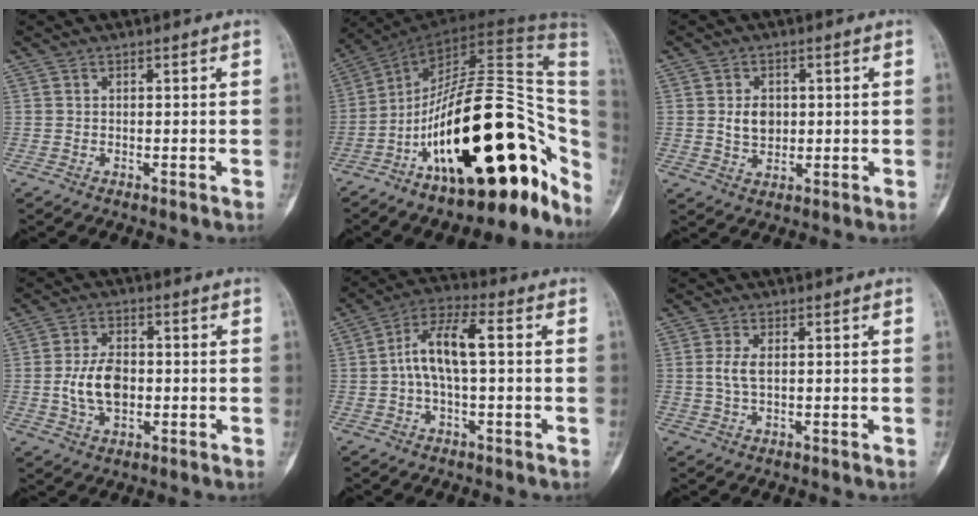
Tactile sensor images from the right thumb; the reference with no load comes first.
{"total": 33.1, "force": [-10.3, 13.7, 28.3], "torque": [-0.337, 0.086, -0.158]}
{"total": 4.8, "force": [0.6, 3.6, 3.1], "torque": [-0.038, -0.004, 0.014]}
{"total": 8.3, "force": [-0.7, 5.2, 6.5], "torque": [-0.115, 0.006, -0.012]}
{"total": 9.8, "force": [0.4, 3.8, 9.0], "torque": [-0.181, 0.037, 0.001]}
{"total": 3.4, "force": [0.4, 1.7, 2.9], "torque": [-0.069, 0.001, 0.007]}